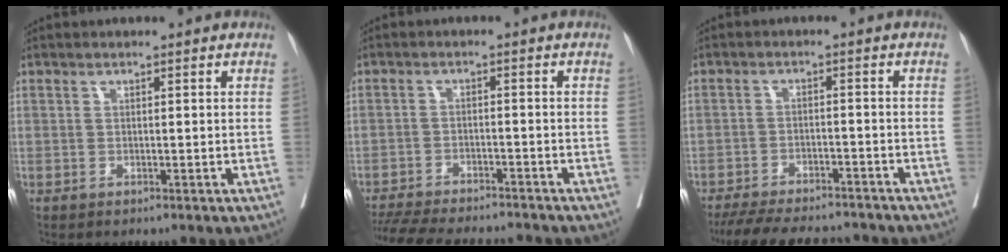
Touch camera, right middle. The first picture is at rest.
{"total": 14.9, "force": [-13.6, 2.6, 5.7], "torque": [-0.117, -0.017, -0.195]}
{"total": 14.6, "force": [-13.1, 3.5, 5.5], "torque": [-0.105, -0.008, -0.182]}